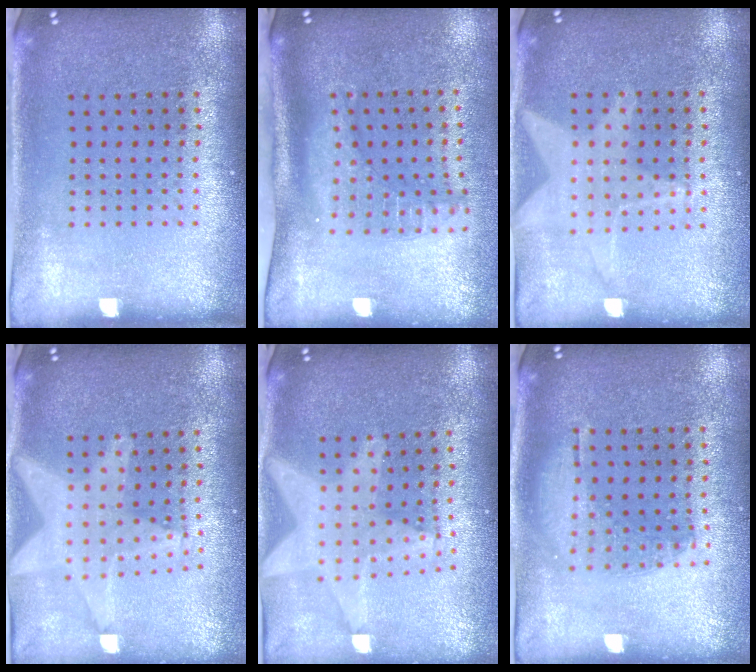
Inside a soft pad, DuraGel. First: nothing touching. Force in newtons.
{"total": 2.2, "press": 1.7, "slide": 1.5}
{"total": 0.6, "press": 0.5, "slide": 0.2}
{"total": 1.8, "press": 1.6, "slide": 0.8}
{"total": 2.1, "press": 1.8, "slide": 1.1}
{"total": 1.1, "press": 1.0, "slide": 0.4}